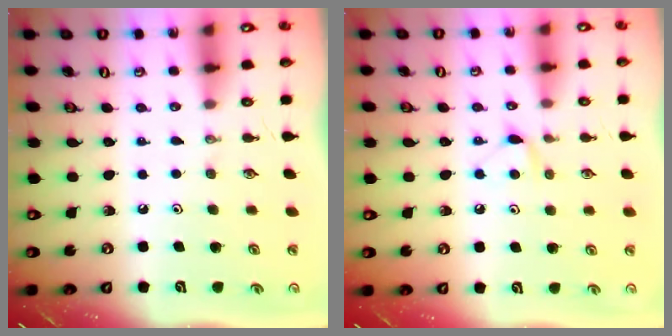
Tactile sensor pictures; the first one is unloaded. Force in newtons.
{"total": 5.8, "press": 5.8, "slide": 0.7}